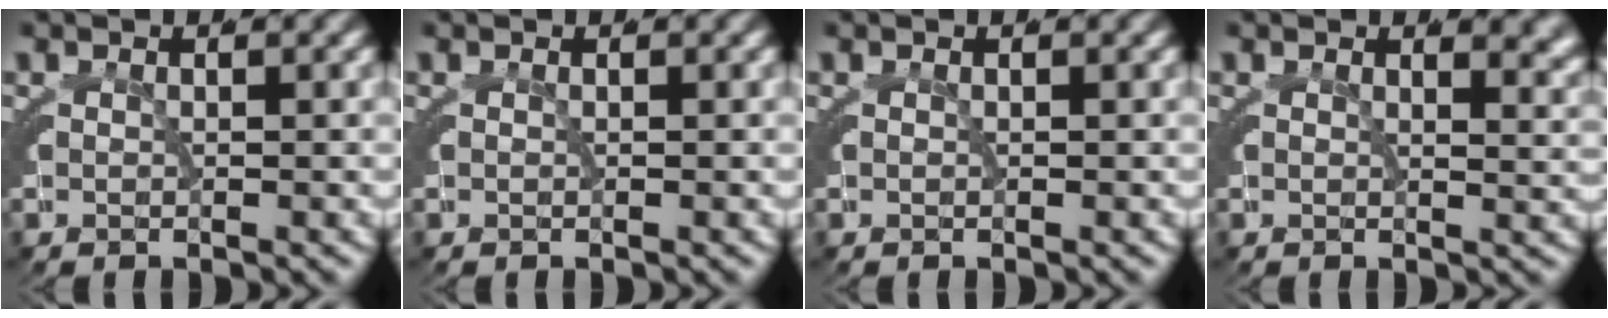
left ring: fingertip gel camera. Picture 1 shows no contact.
{"total": 0.0}
{"total": 0.0}
{"total": 2.6, "force": [1.9, 0.9, 1.6], "torque": [-0.014, -0.002, 0.024]}